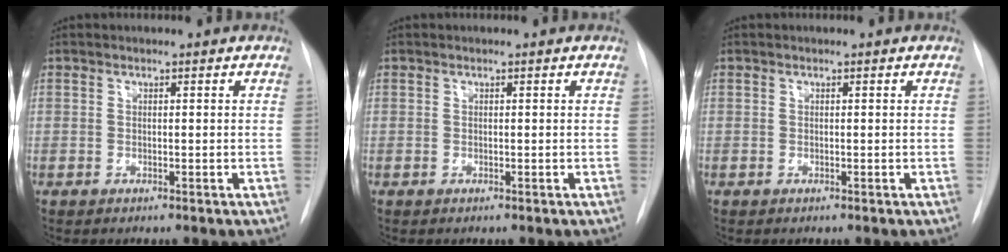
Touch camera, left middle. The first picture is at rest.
{"total": 0.0}
{"total": 0.0}